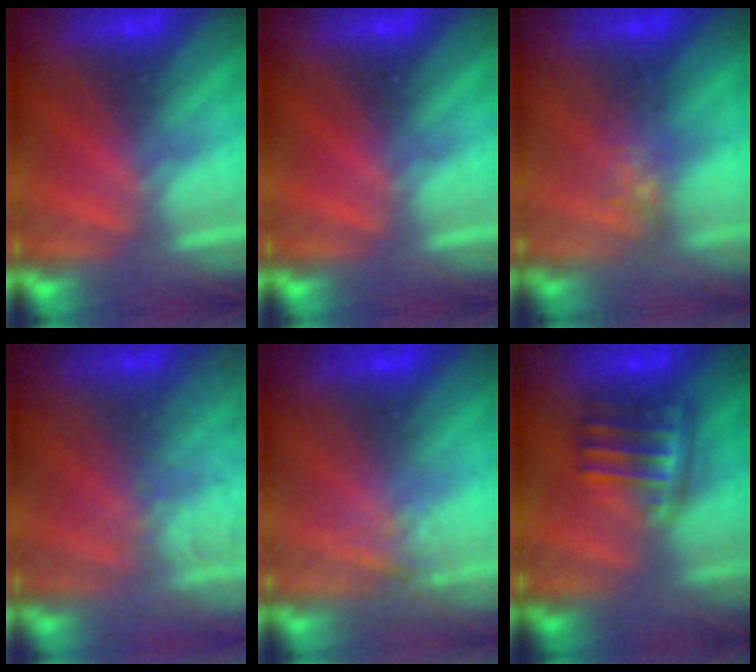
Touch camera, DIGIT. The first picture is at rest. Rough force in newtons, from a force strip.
{"total": 0.0}
{"total": 4.3}
{"total": 8.3}
{"total": 1.3}
{"total": 9.1}